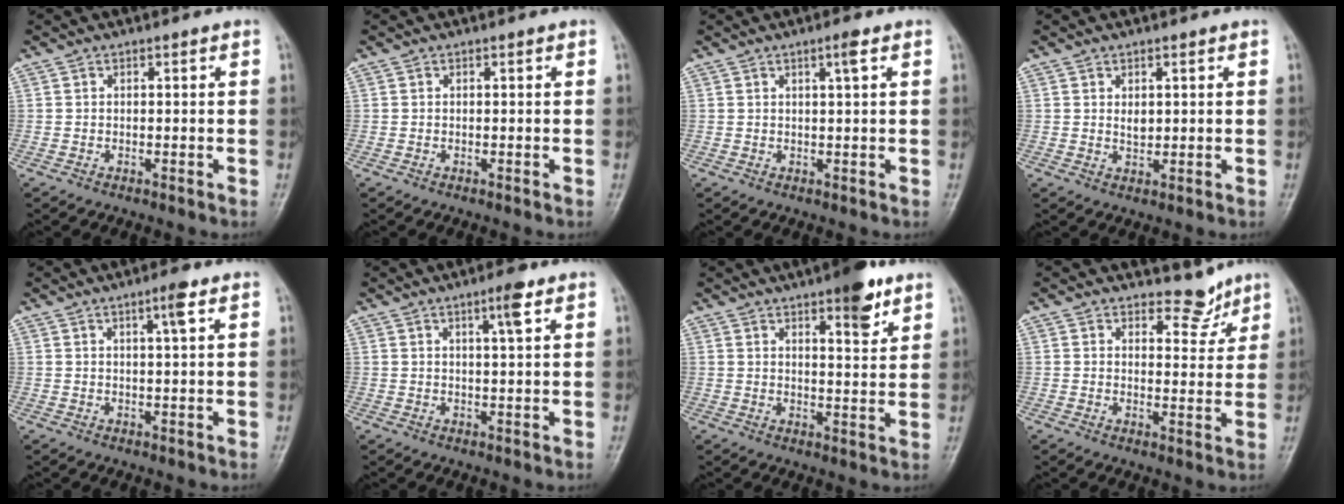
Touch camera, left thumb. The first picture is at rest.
{"total": 0.0}
{"total": 2.1, "force": [1.0, 0.0, 1.8], "torque": [-0.032, -0.003, 0.018]}
{"total": 2.5, "force": [0.8, 1.5, 1.9], "torque": [-0.023, -0.008, 0.015]}
{"total": 3.2, "force": [1.6, 0.1, 2.8], "torque": [-0.047, -0.004, 0.027]}
{"total": 3.8, "force": [2.1, 0.3, 3.2], "torque": [-0.052, -0.008, 0.034]}
{"total": 8.0, "force": [5.0, 2.2, 5.8], "torque": [-0.067, -0.028, 0.069]}
{"total": 4.7, "force": [4.1, 2.2, 1.0], "torque": [0.013, -0.035, 0.060]}